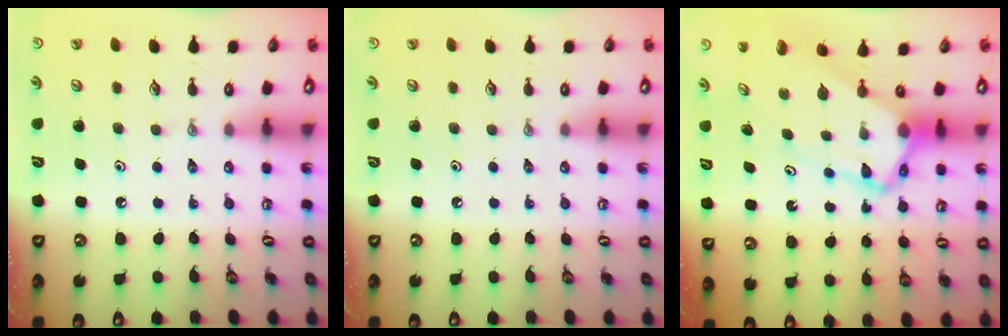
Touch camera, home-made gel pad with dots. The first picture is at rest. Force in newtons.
{"total": 0.0}
{"total": 7.2, "press": 7.1, "slide": 0.6}